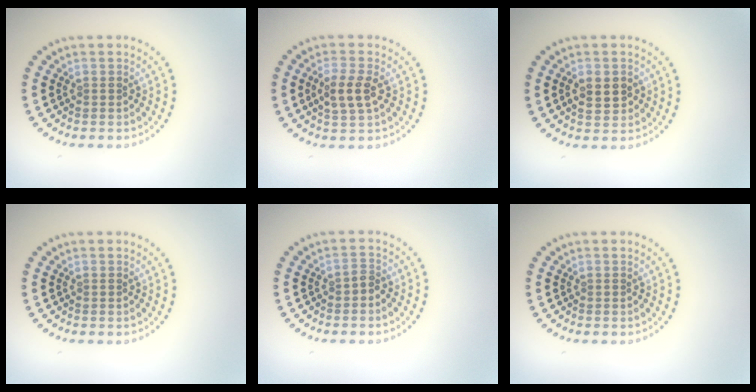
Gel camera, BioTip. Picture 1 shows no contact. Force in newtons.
{"total": 2.6, "press": 2.5, "slide": 0.8}
{"total": 2.6, "press": 2.6, "slide": 0.0}
{"total": 0.0}
{"total": 1.0, "press": 0.8, "slide": 0.6}
{"total": 0.0}